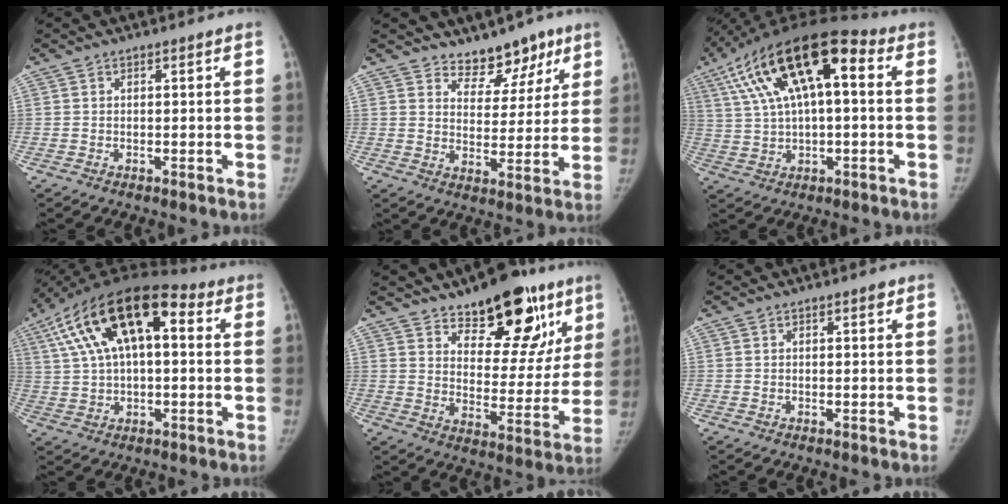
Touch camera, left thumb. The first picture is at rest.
{"total": 8.5, "force": [6.6, 4.8, 2.3], "torque": [0.014, -0.042, 0.101]}
{"total": 19.8, "force": [5.7, 8.2, 17.1], "torque": [-0.301, 0.030, 0.087]}
{"total": 19.9, "force": [5.9, 9.6, 16.4], "torque": [-0.285, 0.033, 0.089]}
{"total": 19.8, "force": [12.7, 9.2, 12.0], "torque": [-0.100, -0.071, 0.184]}
{"total": 0.7, "force": [0.4, 0.2, 0.5], "torque": [-0.007, -0.001, 0.005]}